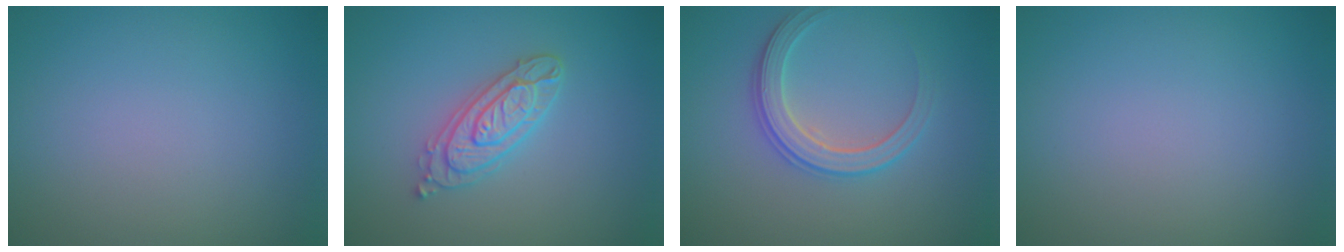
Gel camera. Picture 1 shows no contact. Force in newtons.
{"total": 3.0, "press": 2.9, "slide": 0.6}
{"total": 2.8, "press": 2.8, "slide": 0.3}
{"total": 0.0}